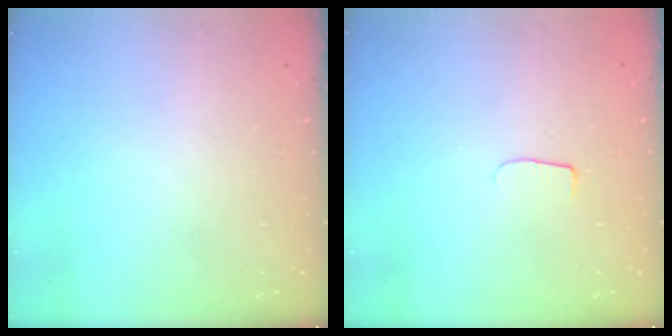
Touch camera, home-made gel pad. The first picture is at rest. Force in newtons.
{"total": 5.3, "press": 5.3, "slide": 0.5}